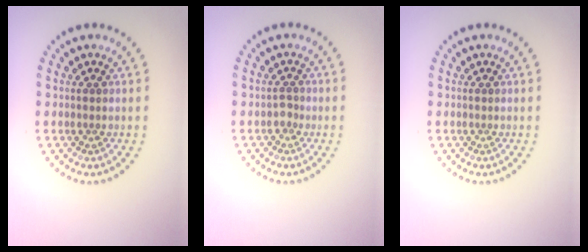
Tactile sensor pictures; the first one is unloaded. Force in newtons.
{"total": 0.9, "press": 0.6, "slide": 0.6}
{"total": 0.0}